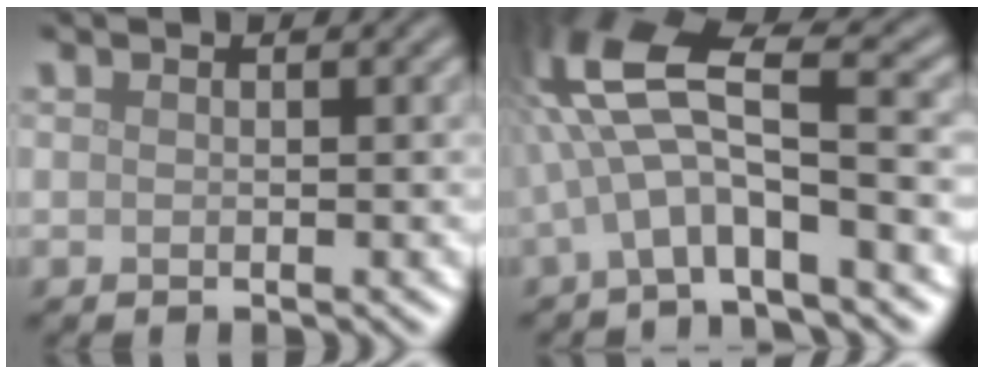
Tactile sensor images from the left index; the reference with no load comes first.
{"total": 8.7, "force": [-0.8, 2.9, 8.2], "torque": [-0.168, 0.025, -0.033]}